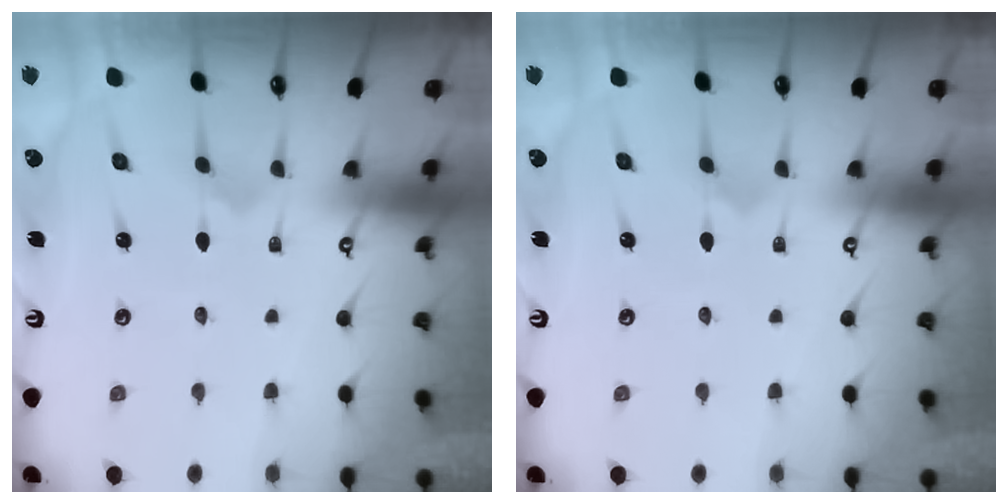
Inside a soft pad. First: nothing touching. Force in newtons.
{"total": 0.0}